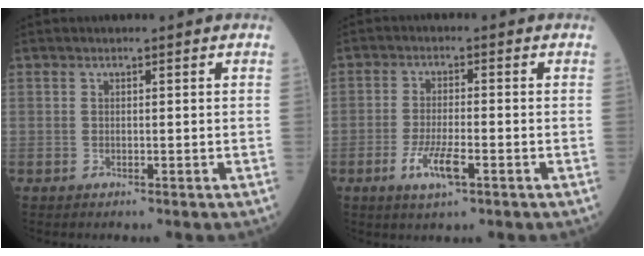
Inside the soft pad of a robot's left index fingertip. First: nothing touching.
{"total": 5.3, "force": [-2.4, 1.1, 4.5], "torque": [-0.098, -0.006, -0.044]}